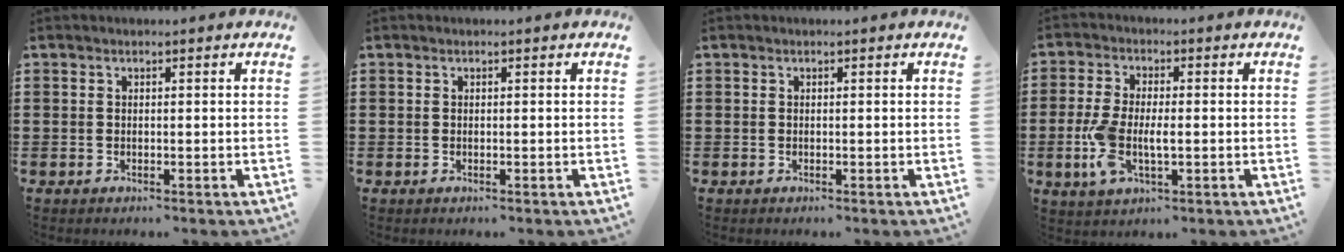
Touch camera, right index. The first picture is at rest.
{"total": 0.0}
{"total": 0.0}
{"total": 6.3, "force": [-1.2, 3.0, 5.4], "torque": [-0.135, -0.010, -0.030]}